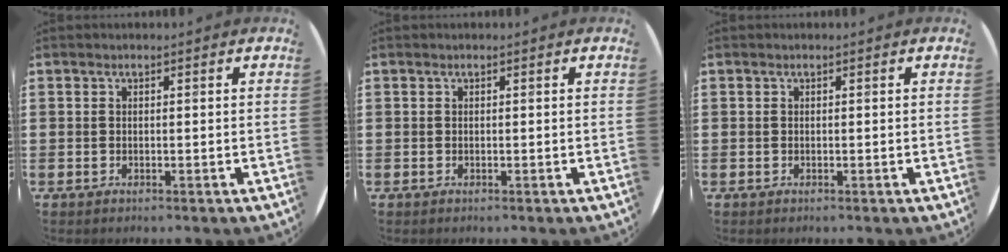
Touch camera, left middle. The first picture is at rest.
{"total": 0.0}
{"total": 0.0}